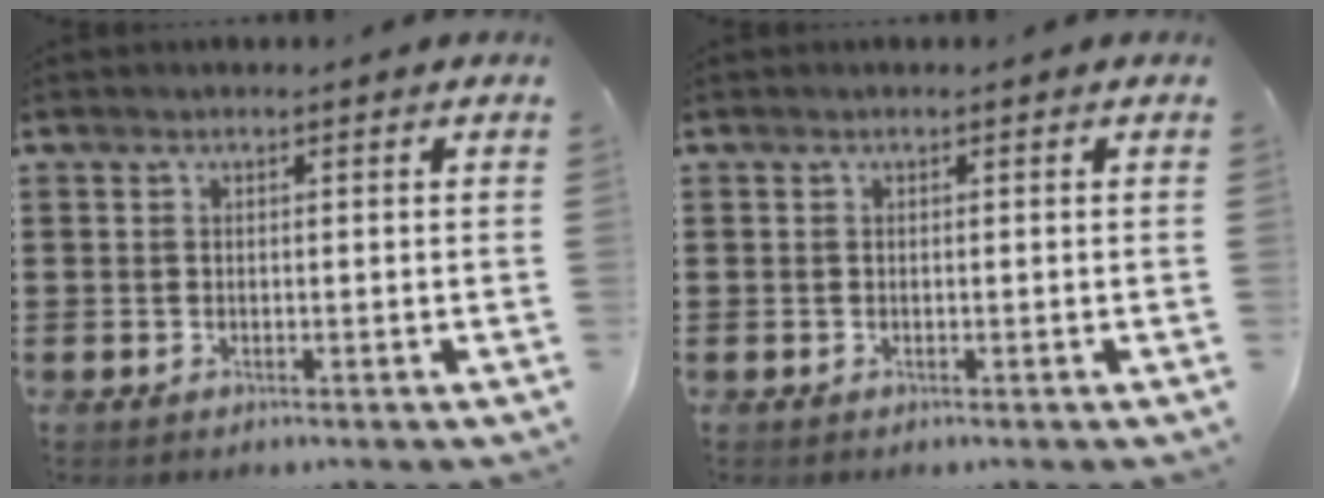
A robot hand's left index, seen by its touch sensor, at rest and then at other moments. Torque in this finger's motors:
{"motor_torque": [0.00, 0.00, 0.00, 0.00]}